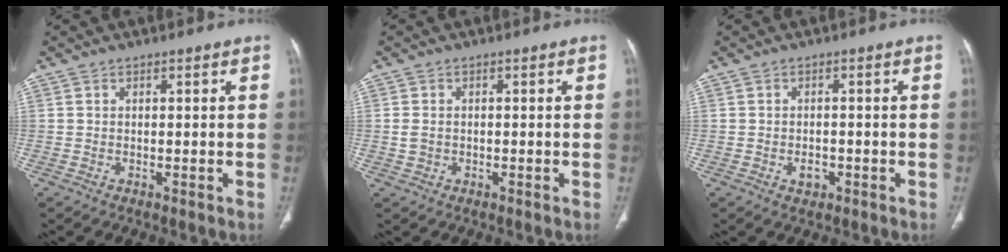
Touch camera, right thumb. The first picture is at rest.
{"total": 1.9, "force": [-0.2, 1.6, 1.1], "torque": [-0.026, 0.005, -0.001]}
{"total": 2.2, "force": [-0.9, 1.6, 1.3], "torque": [-0.016, 0.006, -0.009]}